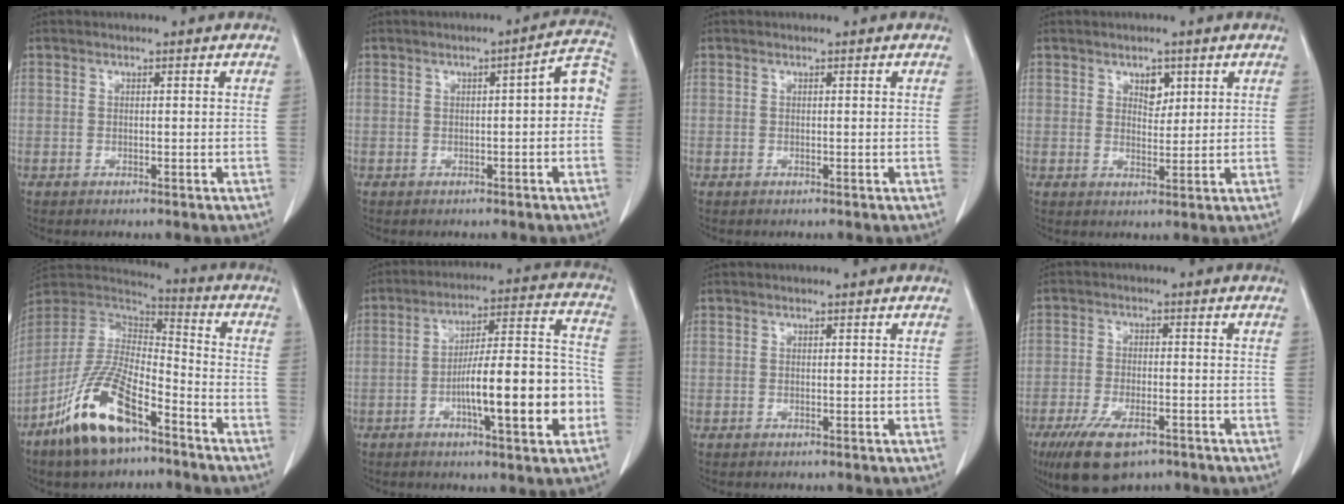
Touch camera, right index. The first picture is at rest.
{"total": 5.2, "force": [-0.1, 1.0, 5.1], "torque": [-0.057, 0.021, -0.006]}
{"total": 0.0}
{"total": 2.8, "force": [1.5, 1.7, 1.7], "torque": [-0.021, -0.002, 0.025]}
{"total": 15.9, "force": [-9.5, 5.3, 11.6], "torque": [-0.238, -0.003, -0.178]}
{"total": 15.8, "force": [-4.6, 2.4, 14.9], "torque": [-0.230, 0.019, -0.068]}
{"total": 0.0}
{"total": 9.8, "force": [-6.4, 3.7, 6.5], "torque": [-0.120, -0.016, -0.107]}